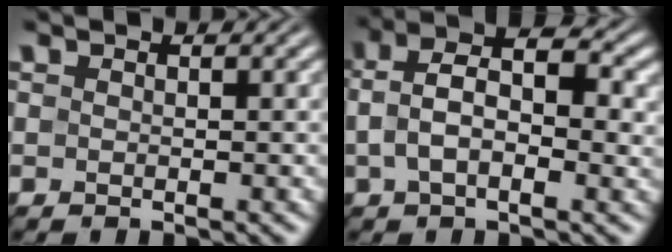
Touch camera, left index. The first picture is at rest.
{"total": 6.9, "force": [0.6, 4.0, 5.6], "torque": [-0.103, 0.011, 0.002]}